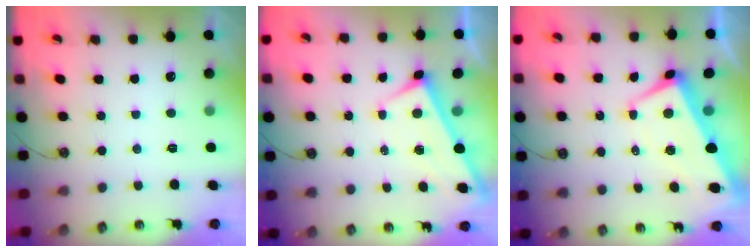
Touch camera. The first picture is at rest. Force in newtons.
{"total": 1.2, "press": 1.1, "slide": 0.4}
{"total": 1.4, "press": 1.0, "slide": 0.9}